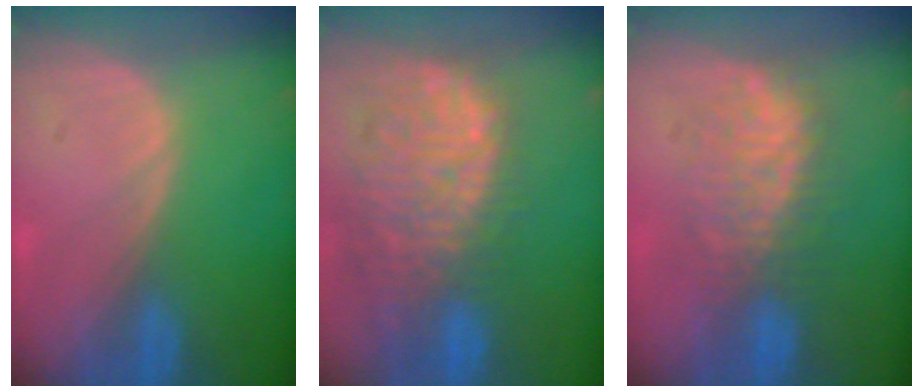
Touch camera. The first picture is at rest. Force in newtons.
{"total": 13.6, "press": 11.4, "slide": 7.4}
{"total": 7.7, "press": 7.7, "slide": 0.3}